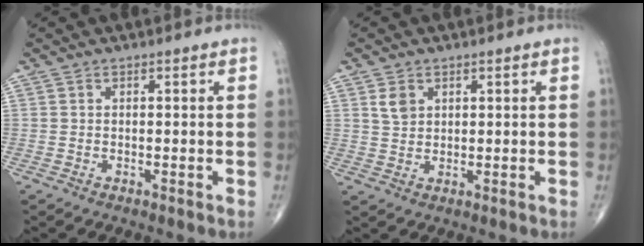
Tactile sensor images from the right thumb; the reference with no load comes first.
{"total": 3.1, "force": [1.4, 2.3, 1.6], "torque": [-0.020, -0.007, 0.030]}